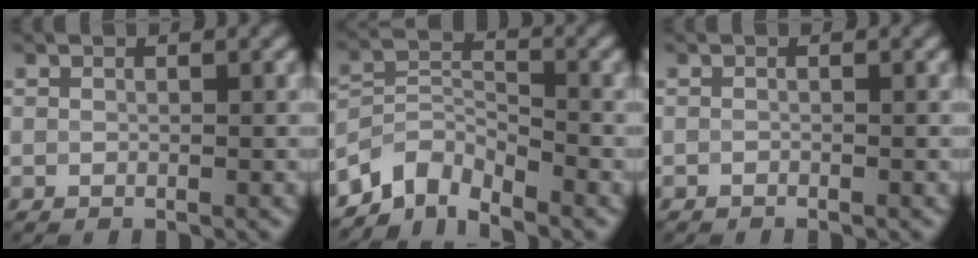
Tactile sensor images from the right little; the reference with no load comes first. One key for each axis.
{"total": 4.2, "fx": -3.7, "fy": 1.7, "fz": 1.1, "tx": -0.009, "ty": 0.001, "tz": -0.083}
{"total": 0.0}